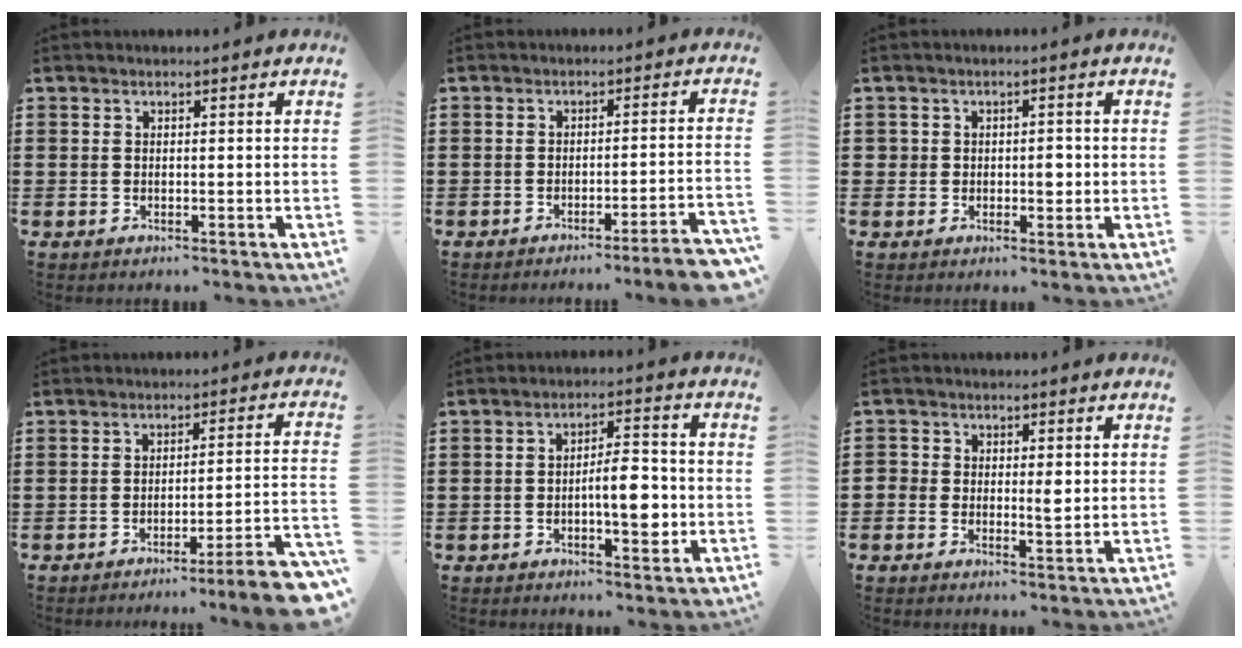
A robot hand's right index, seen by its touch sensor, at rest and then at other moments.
{"total": 4.0, "force": [-3.3, -0.6, 2.3], "torque": [-0.038, -0.018, -0.063]}
{"total": 2.5, "force": [-0.1, 1.7, 1.8], "torque": [-0.028, 0.003, -0.005]}
{"total": 5.7, "force": [-4.6, -0.6, 3.4], "torque": [-0.054, -0.015, -0.090]}
{"total": 6.6, "force": [-1.5, 2.4, 6.0], "torque": [-0.086, 0.002, -0.030]}
{"total": 2.5, "force": [-0.1, 1.6, 1.9], "torque": [-0.032, 0.002, -0.004]}